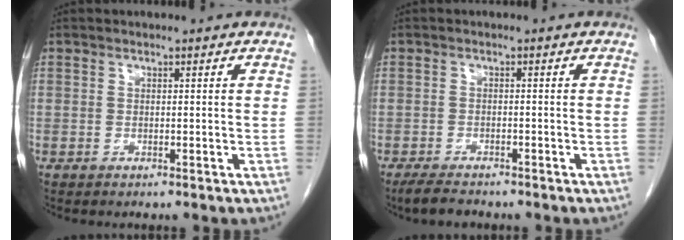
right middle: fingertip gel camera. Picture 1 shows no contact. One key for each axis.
{"total": 3.3, "fx": -2.8, "fy": 0.9, "fz": 1.5, "tx": -0.032, "ty": -0.007, "tz": -0.047}